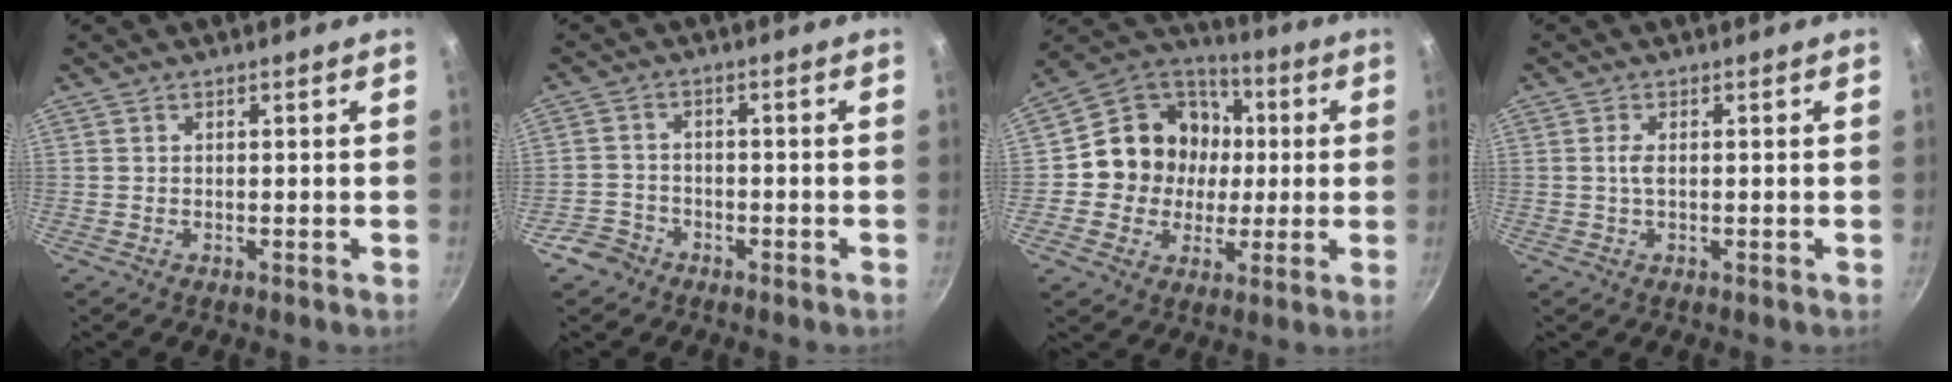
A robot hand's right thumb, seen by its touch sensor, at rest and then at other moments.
{"total": 4.4, "force": [-2.9, 3.2, 0.9], "torque": [-0.008, 0.037, -0.053]}
{"total": 16.2, "force": [0.6, 14.8, 6.7], "torque": [-0.083, 0.023, -0.001]}
{"total": 1.8, "force": [0.1, 0.7, 1.6], "torque": [-0.038, 0.002, 0.000]}